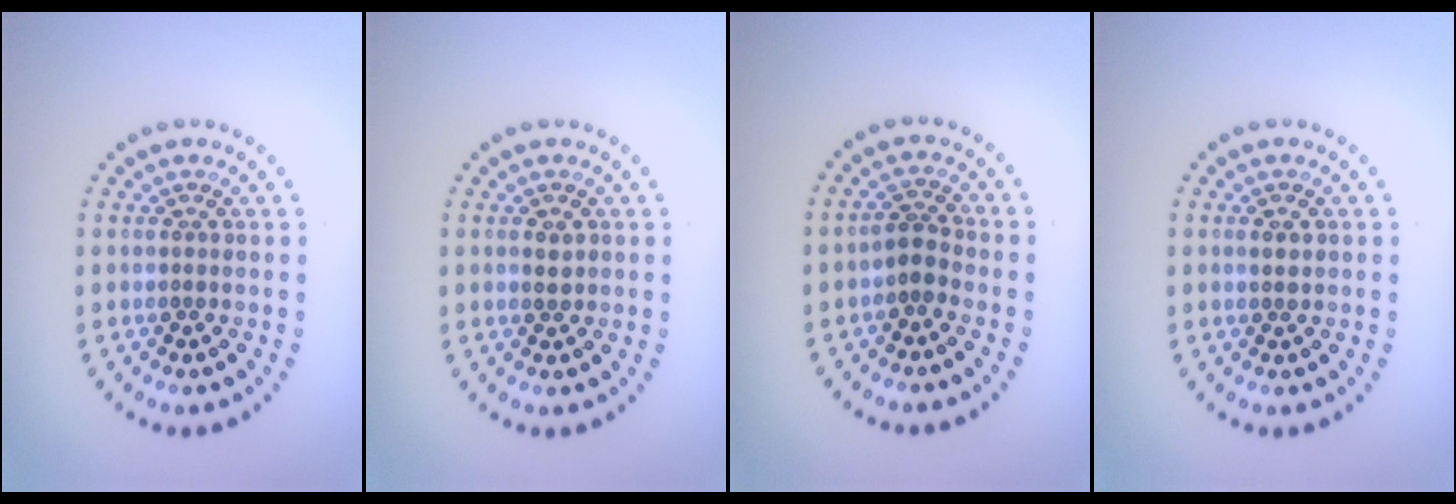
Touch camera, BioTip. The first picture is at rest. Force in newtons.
{"total": 1.0, "press": 1.0, "slide": 0.1}
{"total": 1.6, "press": 1.3, "slide": 1.0}
{"total": 1.0, "press": 0.9, "slide": 0.3}